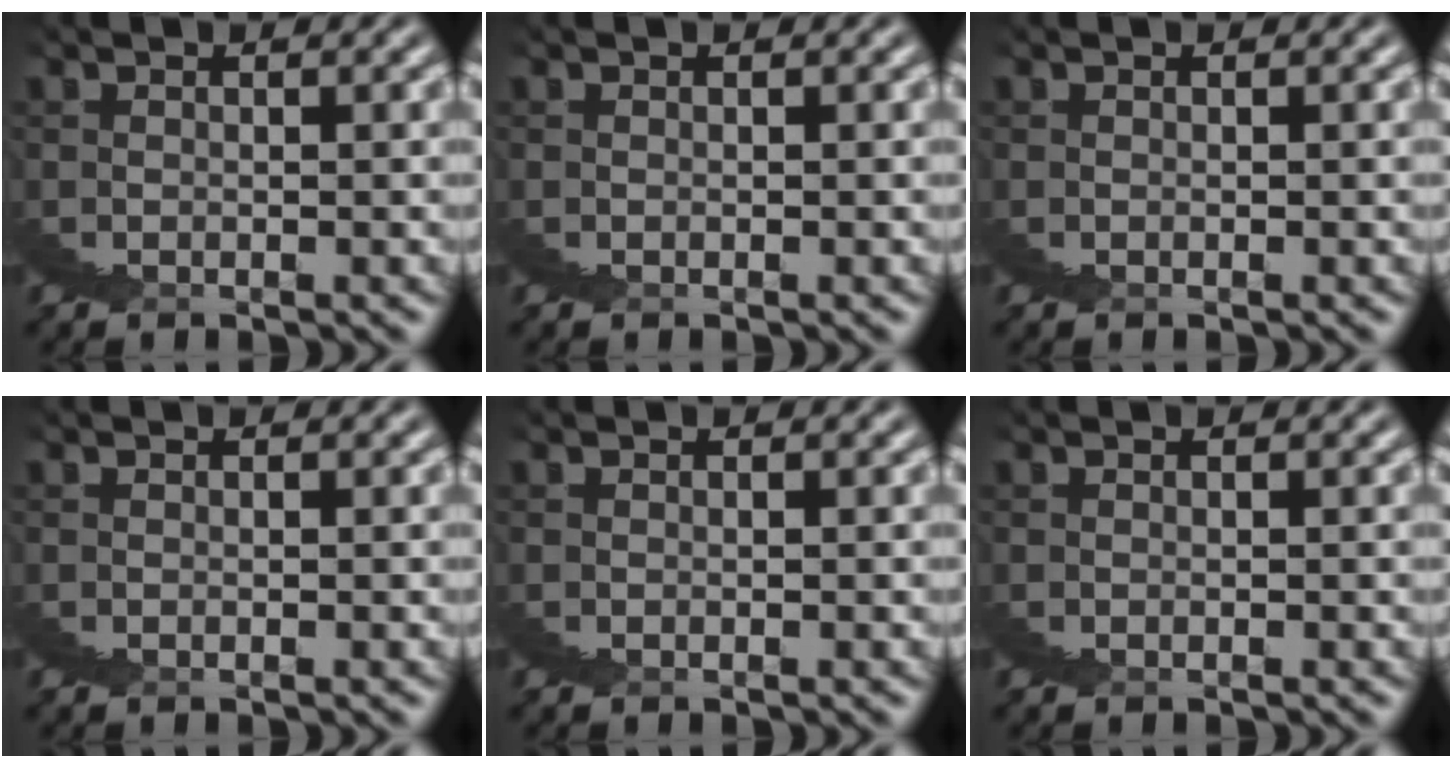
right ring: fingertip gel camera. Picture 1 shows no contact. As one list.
[{"total": 0.0}, {"total": 0.0}, {"total": 0.0}, {"total": 0.0}, {"total": 0.0}]